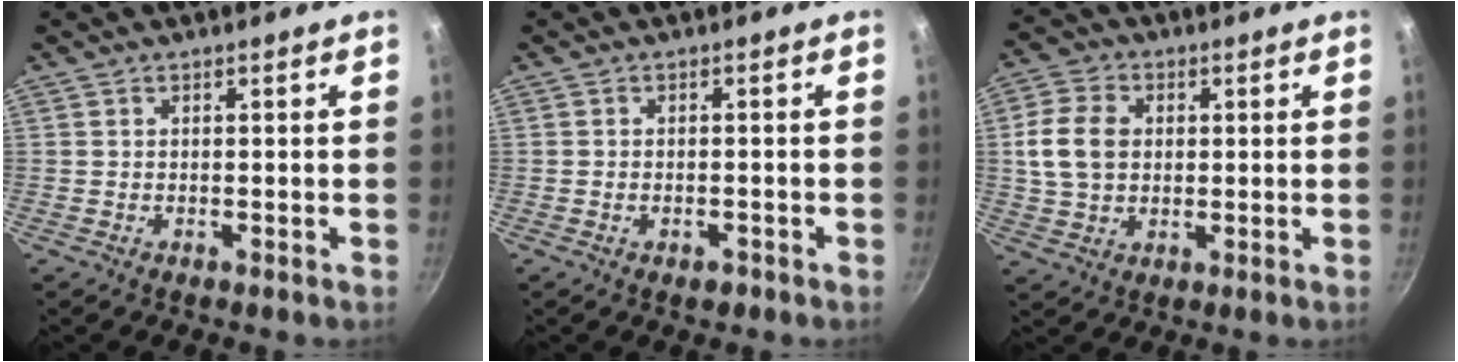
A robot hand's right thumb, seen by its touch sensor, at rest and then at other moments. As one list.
[{"total": 2.0, "force": [-1.2, 1.1, 1.2], "torque": [-0.020, 0.007, -0.017]}, {"total": 9.7, "force": [1.4, 7.5, 5.9], "torque": [-0.092, 0.004, 0.020]}]